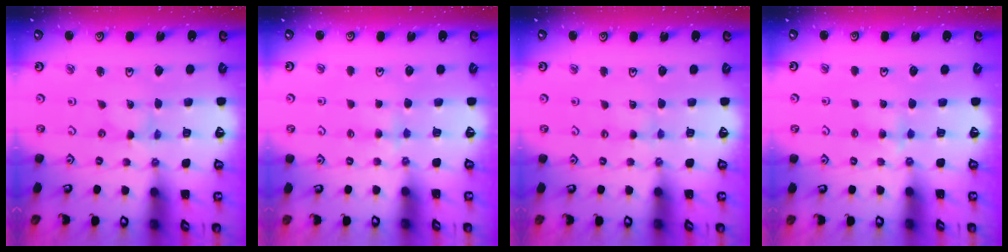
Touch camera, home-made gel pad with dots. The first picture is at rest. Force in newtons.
{"total": 4.6, "press": 4.6, "slide": 0.4}
{"total": 2.0, "press": 2.0, "slide": 0.3}
{"total": 3.2, "press": 3.2, "slide": 0.5}